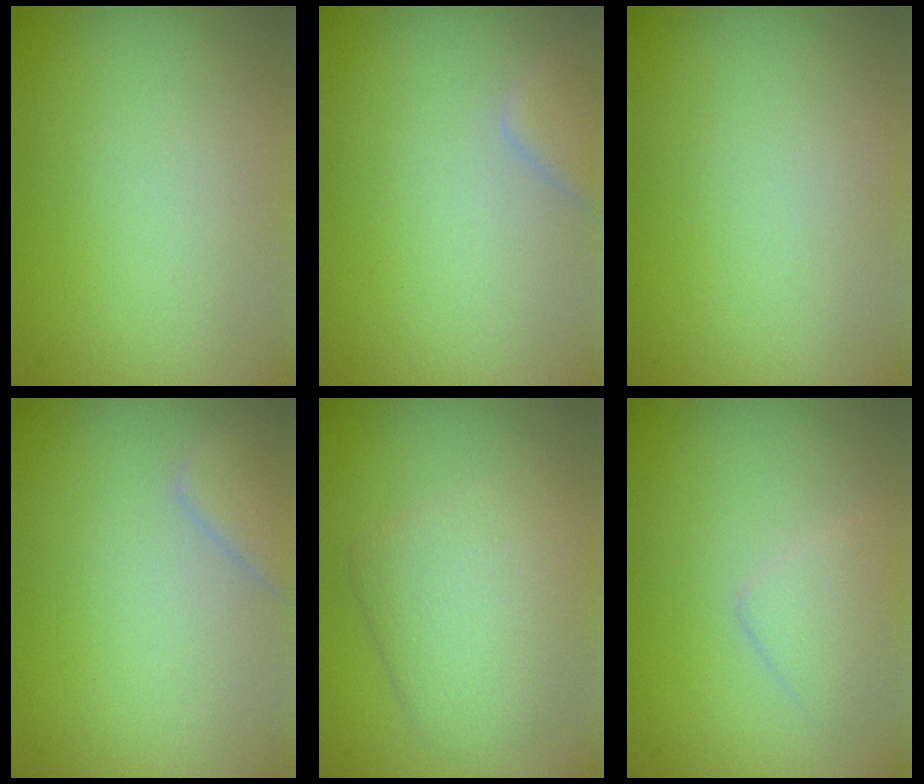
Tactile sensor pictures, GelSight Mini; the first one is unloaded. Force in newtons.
{"total": 2.1, "press": 2.1, "slide": 0.2}
{"total": 0.0}
{"total": 2.4, "press": 2.4, "slide": 0.2}
{"total": 4.4, "press": 4.4, "slide": 0.3}
{"total": 1.8, "press": 1.8, "slide": 0.1}